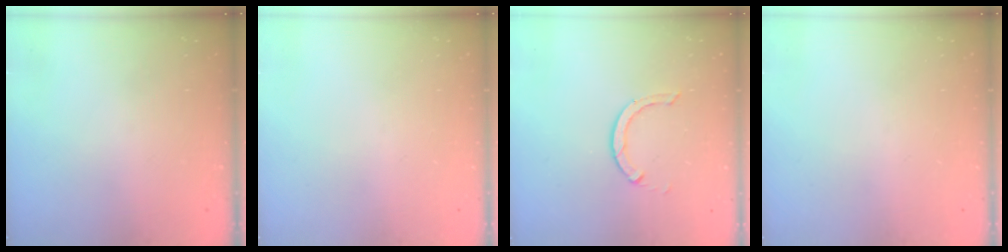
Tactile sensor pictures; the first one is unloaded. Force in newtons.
{"total": 0.0}
{"total": 3.2, "press": 3.2, "slide": 0.4}
{"total": 0.0}